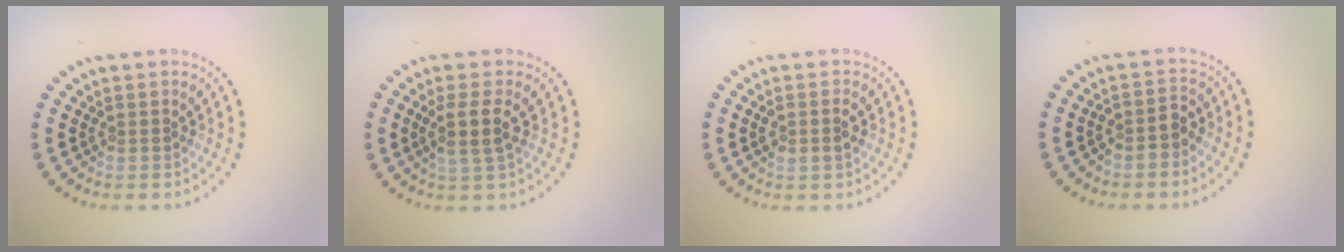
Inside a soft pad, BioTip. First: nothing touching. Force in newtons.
{"total": 2.8, "press": 2.4, "slide": 1.4}
{"total": 1.7, "press": 1.6, "slide": 0.6}
{"total": 1.8, "press": 1.6, "slide": 1.0}